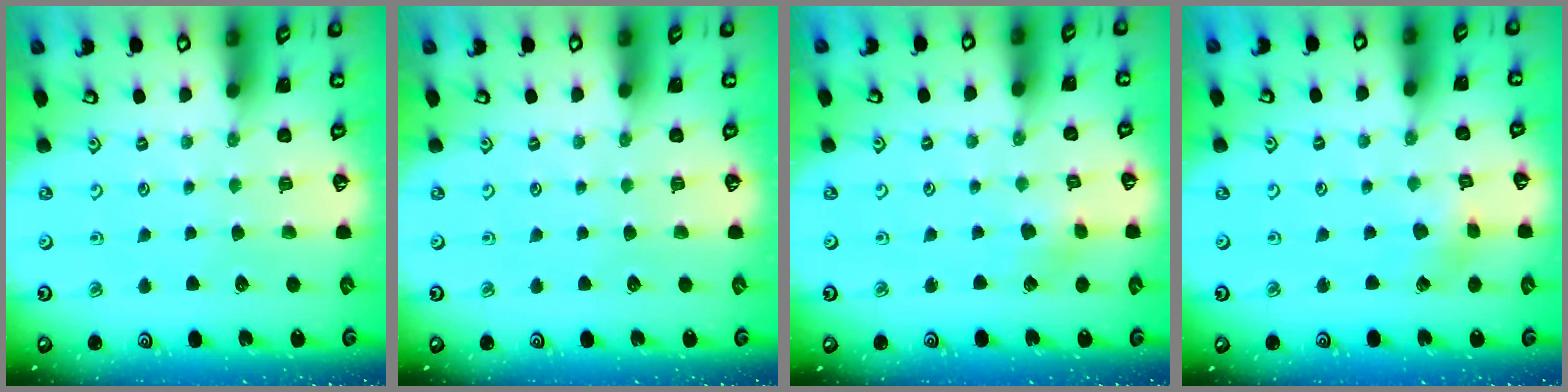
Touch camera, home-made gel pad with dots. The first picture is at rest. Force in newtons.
{"total": 0.0}
{"total": 2.6, "press": 2.6, "slide": 0.5}
{"total": 2.7, "press": 2.7, "slide": 0.3}